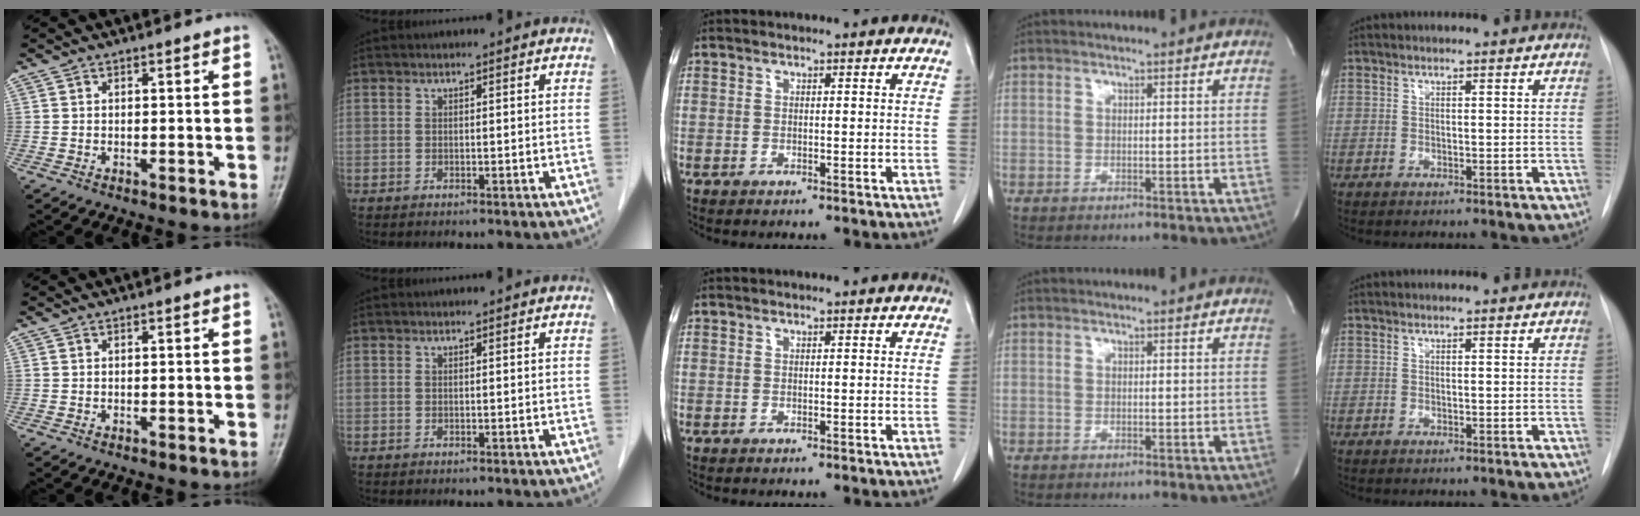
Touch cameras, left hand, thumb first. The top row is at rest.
{}